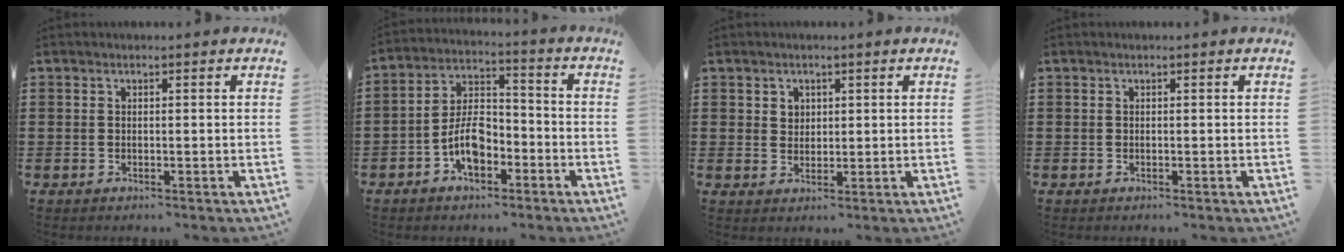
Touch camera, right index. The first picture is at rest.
{"total": 7.5, "force": [-3.5, 4.1, 5.3], "torque": [-0.115, 0.012, -0.070]}
{"total": 2.1, "force": [1.0, 1.7, 0.4], "torque": [-0.014, 0.009, 0.019]}
{"total": 0.0}